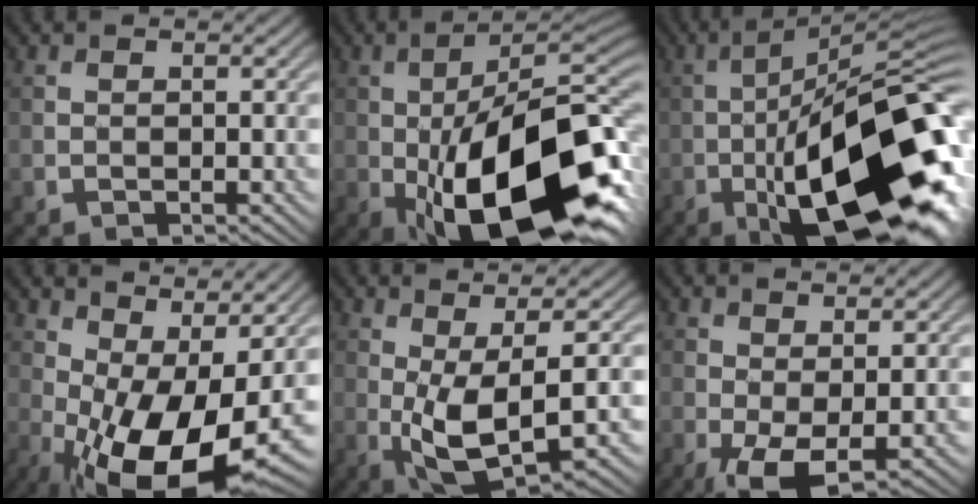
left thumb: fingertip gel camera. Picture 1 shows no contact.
{"total": 21.0, "force": [-5.0, 9.2, 18.1], "torque": [-0.276, -0.017, -0.073]}
{"total": 21.0, "force": [-7.2, 7.8, 18.1], "torque": [-0.280, -0.012, -0.114]}
{"total": 15.6, "force": [-0.3, 6.9, 14.0], "torque": [-0.238, -0.018, 0.019]}
{"total": 6.9, "force": [-0.3, 1.9, 6.6], "torque": [-0.136, -0.002, 0.001]}
{"total": 4.9, "force": [-0.9, 2.0, 4.4], "torque": [-0.104, -0.004, -0.017]}